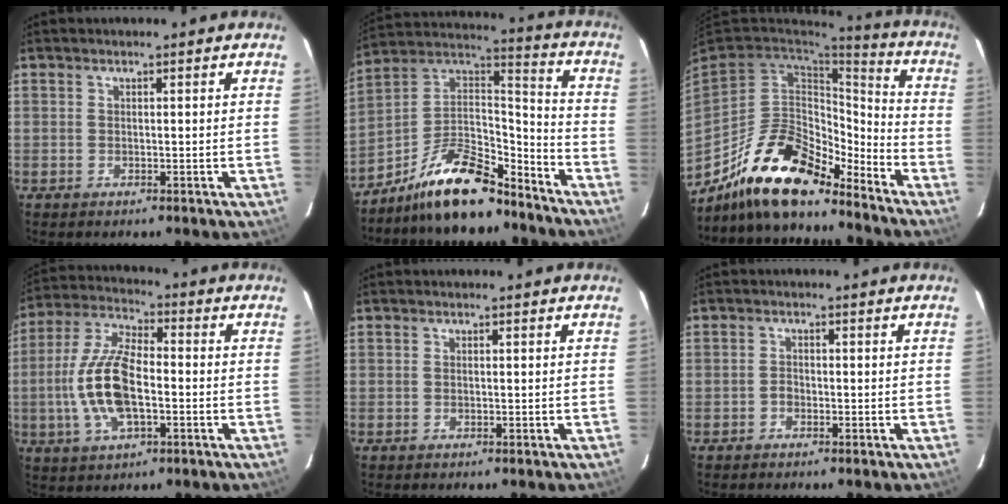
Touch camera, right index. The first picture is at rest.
{"total": 17.3, "force": [-12.7, 6.5, 9.8], "torque": [-0.195, 0.029, -0.219]}
{"total": 18.8, "force": [-14.6, 6.3, 9.9], "torque": [-0.196, 0.011, -0.258]}
{"total": 13.7, "force": [-2.6, 5.8, 12.1], "torque": [-0.259, 0.002, -0.051]}
{"total": 0.0}
{"total": 1.3, "force": [-0.8, 0.9, 0.4], "torque": [-0.007, 0.001, -0.015]}